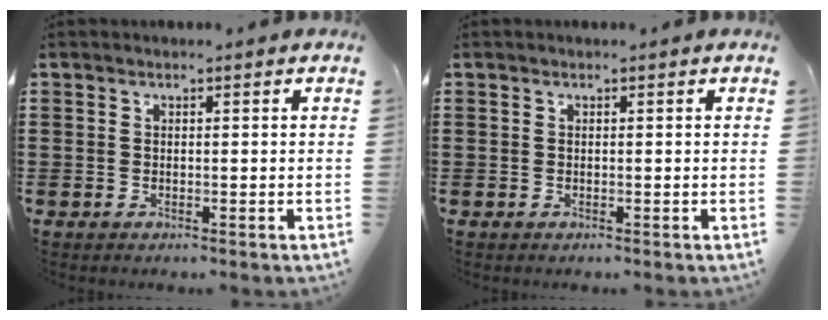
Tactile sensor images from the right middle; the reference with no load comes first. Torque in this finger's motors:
{"motor_torque": [-0.05, -0.02, 0.00, 0.00]}